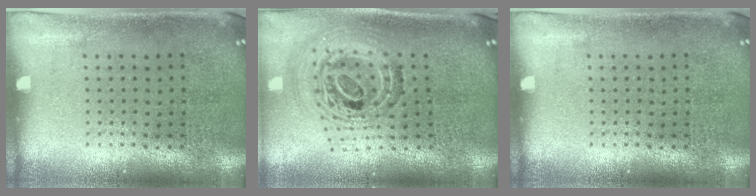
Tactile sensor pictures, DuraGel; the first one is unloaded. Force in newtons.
{"total": 1.6, "press": 1.3, "slide": 0.9}
{"total": 0.0}